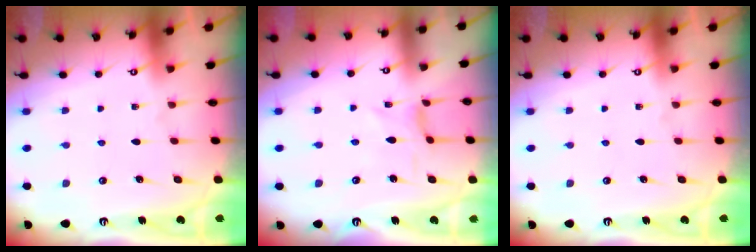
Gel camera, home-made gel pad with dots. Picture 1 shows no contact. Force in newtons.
{"total": 0.0}
{"total": 0.0}